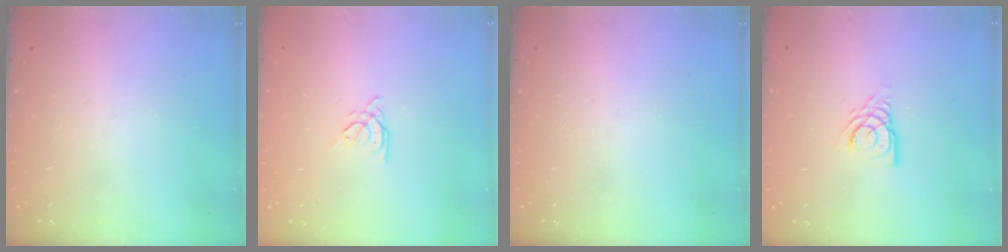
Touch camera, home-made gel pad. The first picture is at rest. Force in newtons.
{"total": 1.9, "press": 1.9, "slide": 0.4}
{"total": 0.0}
{"total": 6.1, "press": 6.0, "slide": 0.5}